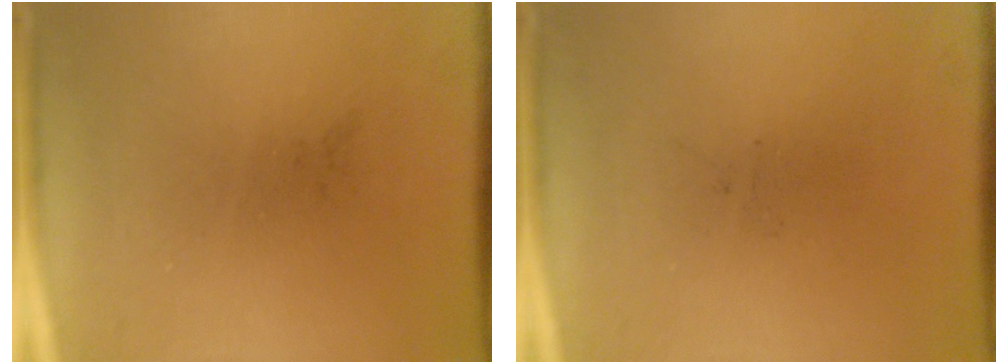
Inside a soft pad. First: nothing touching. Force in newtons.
{"total": 0.0}